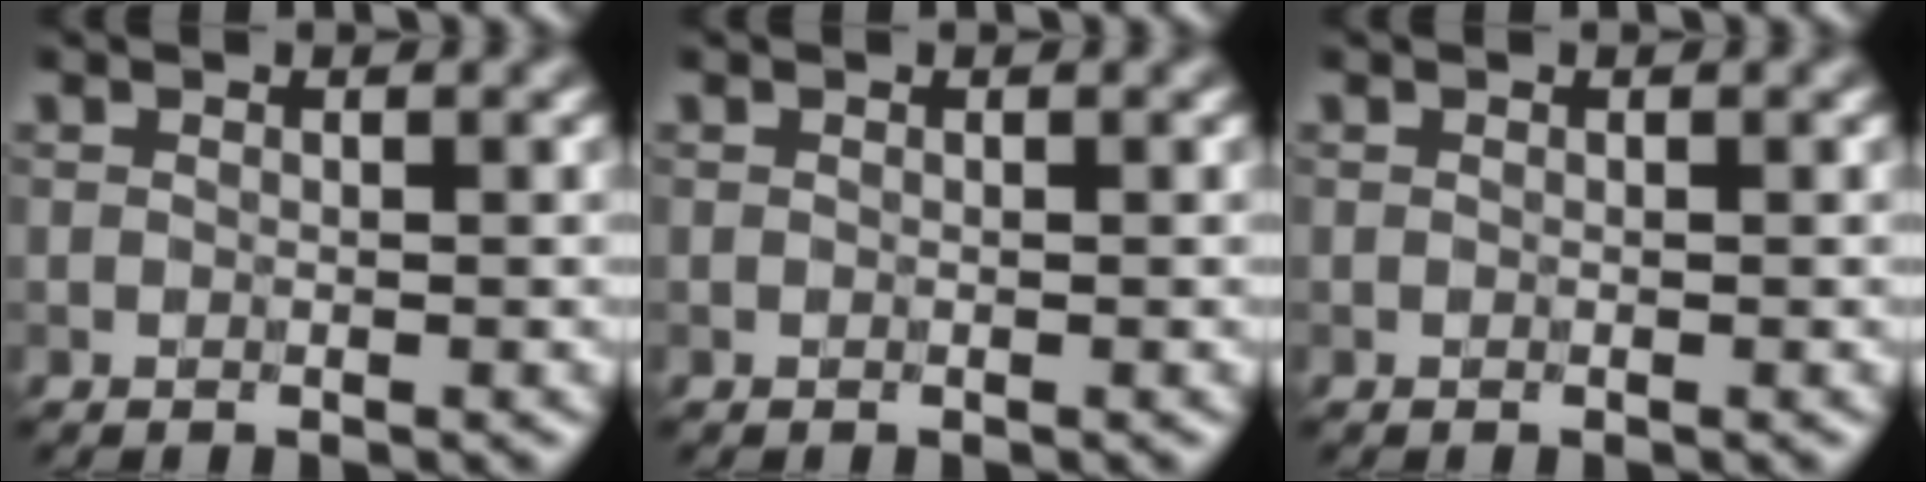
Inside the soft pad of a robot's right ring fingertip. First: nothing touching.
{"total": 0.0}
{"total": 0.0}